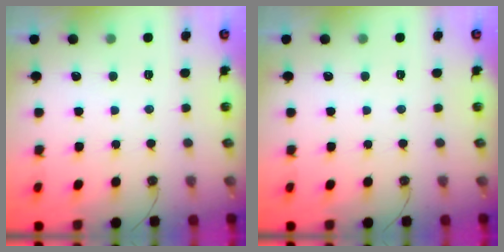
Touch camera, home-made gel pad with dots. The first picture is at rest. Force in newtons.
{"total": 0.0}